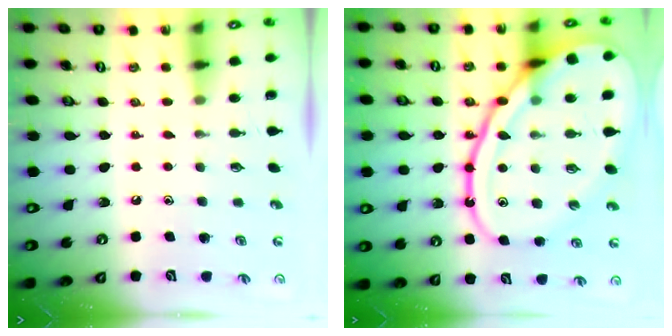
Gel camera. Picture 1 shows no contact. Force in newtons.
{"total": 22.4, "press": 22.3, "slide": 1.9}